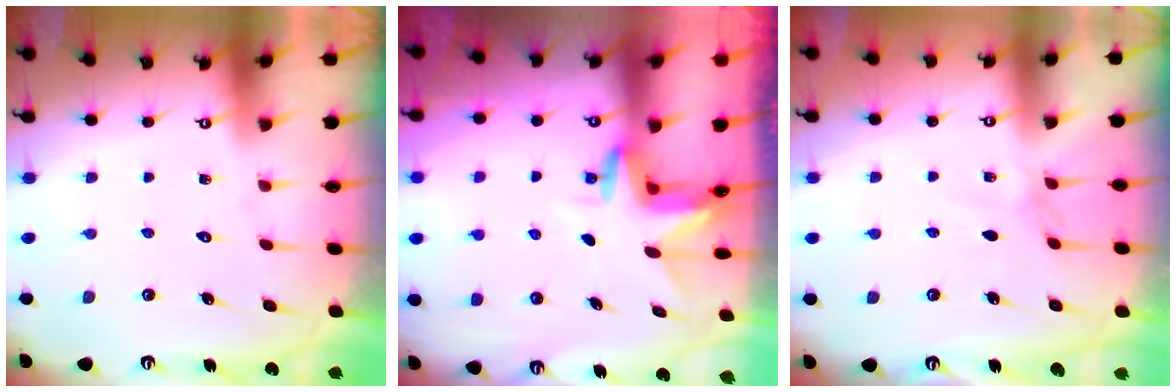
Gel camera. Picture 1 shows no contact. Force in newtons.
{"total": 3.2, "press": 3.2, "slide": 0.3}
{"total": 0.9, "press": 0.8, "slide": 0.3}